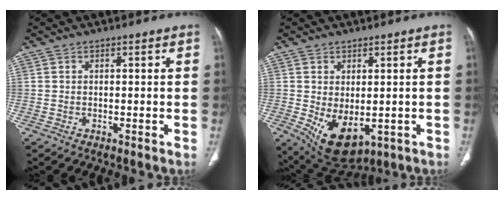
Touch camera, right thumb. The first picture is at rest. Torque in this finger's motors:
{"motor_torque": [-0.22, 0.64, 0.22, -0.15, 0.25]}